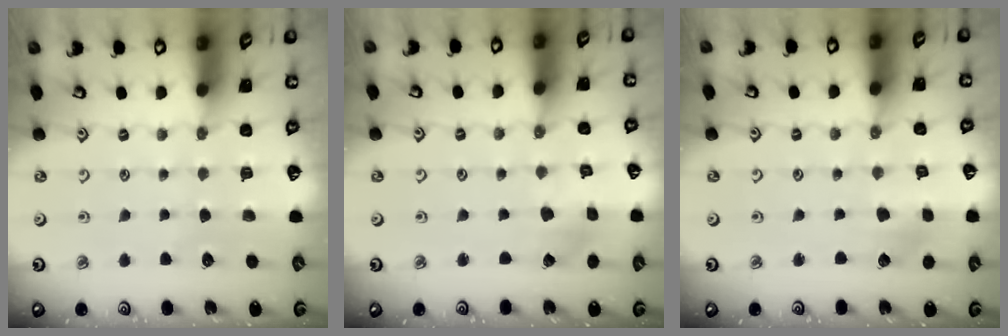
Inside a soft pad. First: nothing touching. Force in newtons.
{"total": 1.5, "press": 1.4, "slide": 0.2}
{"total": 2.7, "press": 2.7, "slide": 0.3}